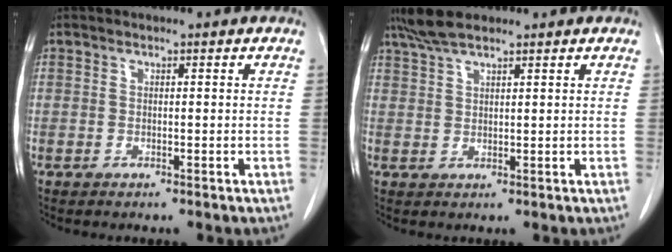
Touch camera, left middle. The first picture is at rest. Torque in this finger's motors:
{"motor_torque": [0.37, -0.33, 0.02, 0.01]}